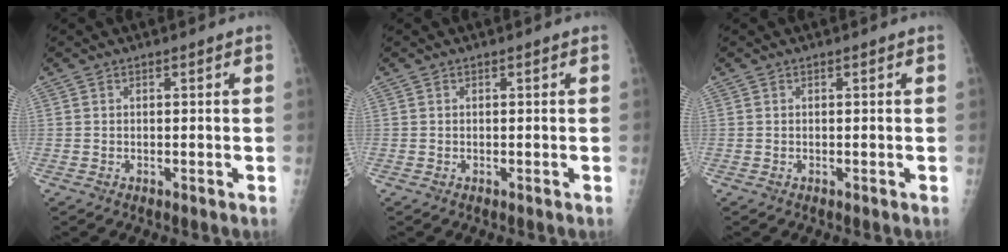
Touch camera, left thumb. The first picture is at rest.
{"total": 0.0}
{"total": 0.0}